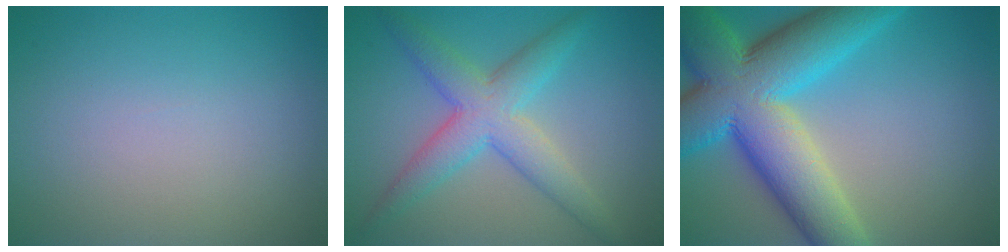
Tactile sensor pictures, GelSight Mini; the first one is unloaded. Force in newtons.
{"total": 5.4, "press": 5.4, "slide": 0.2}
{"total": 14.1, "press": 14.1, "slide": 0.4}